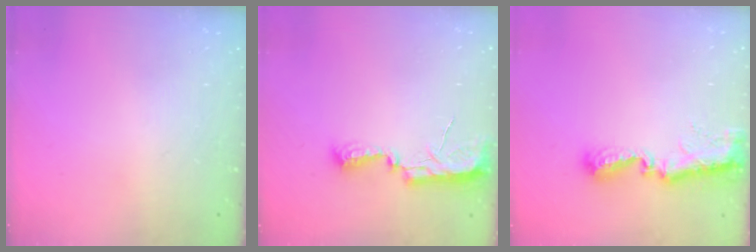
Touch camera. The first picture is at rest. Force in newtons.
{"total": 8.1, "press": 8.0, "slide": 0.8}
{"total": 9.2, "press": 9.2, "slide": 0.4}